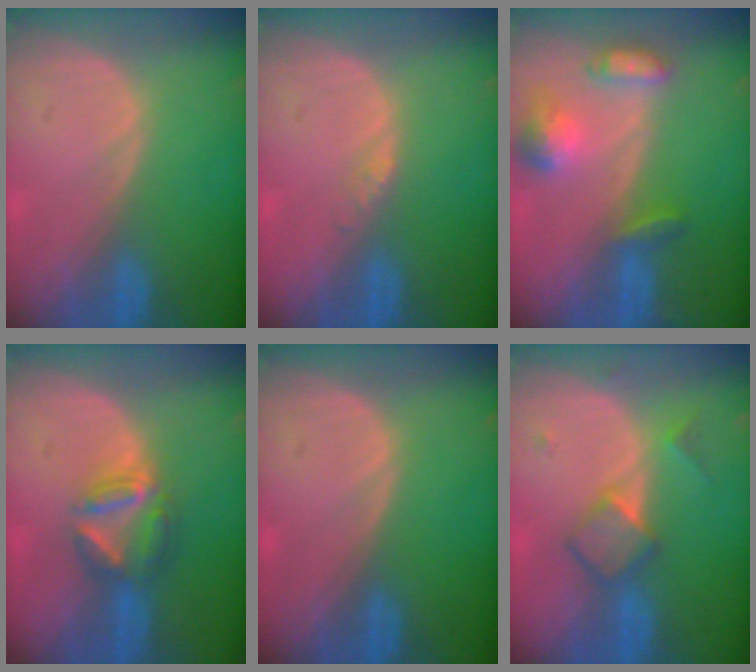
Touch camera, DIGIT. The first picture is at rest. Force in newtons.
{"total": 1.1, "press": 1.1, "slide": 0.1}
{"total": 6.2, "press": 6.2, "slide": 0.4}
{"total": 6.2, "press": 5.5, "slide": 2.8}
{"total": 0.0}
{"total": 4.8, "press": 4.6, "slide": 1.4}